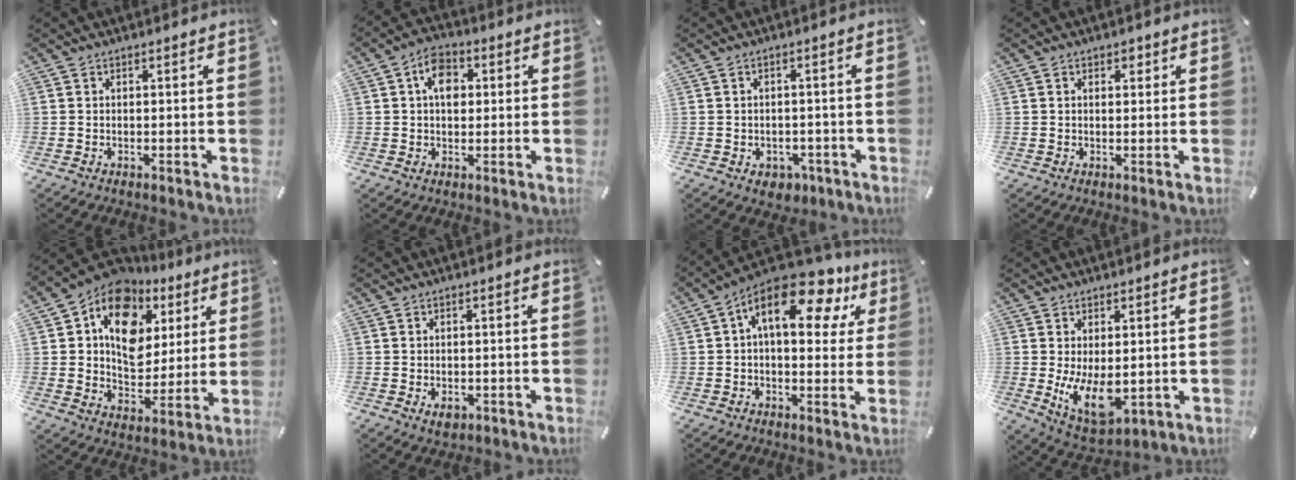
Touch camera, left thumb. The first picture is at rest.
{"total": 7.2, "force": [1.2, 5.1, 4.9], "torque": [-0.076, 0.006, 0.018]}
{"total": 4.0, "force": [-1.6, 3.1, 1.9], "torque": [-0.023, 0.005, -0.028]}
{"total": 1.9, "force": [0.6, 1.3, 1.1], "torque": [-0.010, 0.000, 0.006]}
{"total": 14.7, "force": [6.7, 11.0, 7.1], "torque": [-0.112, -0.042, 0.124]}
{"total": 2.4, "force": [-0.8, 1.6, 1.6], "torque": [-0.036, -0.001, -0.015]}
{"total": 16.5, "force": [7.4, 7.8, 12.5], "torque": [-0.188, -0.036, 0.121]}
{"total": 10.5, "force": [0.0, 5.9, 8.8], "torque": [-0.146, -0.022, 0.008]}